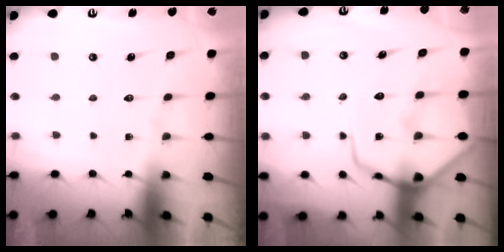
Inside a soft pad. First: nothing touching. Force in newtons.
{"total": 12.2, "press": 12.1, "slide": 1.3}